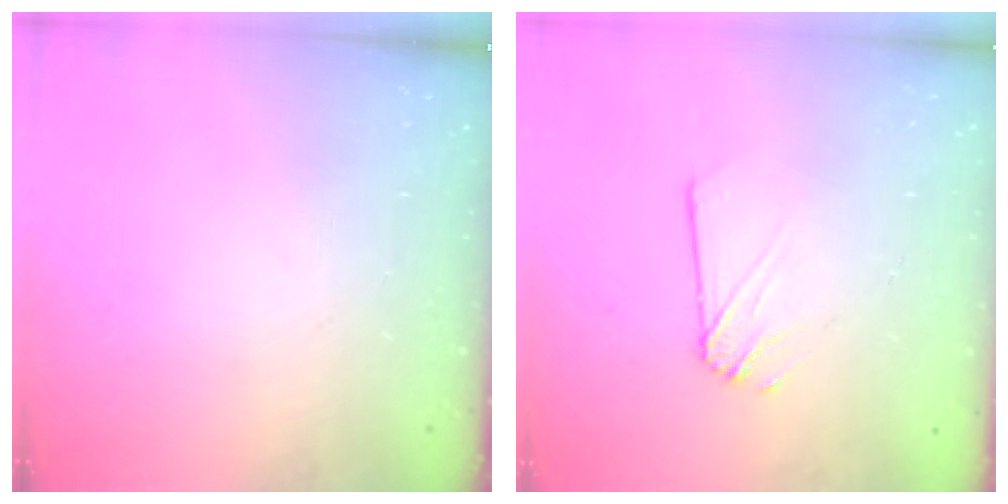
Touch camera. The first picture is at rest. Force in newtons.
{"total": 2.2, "press": 2.2, "slide": 0.1}